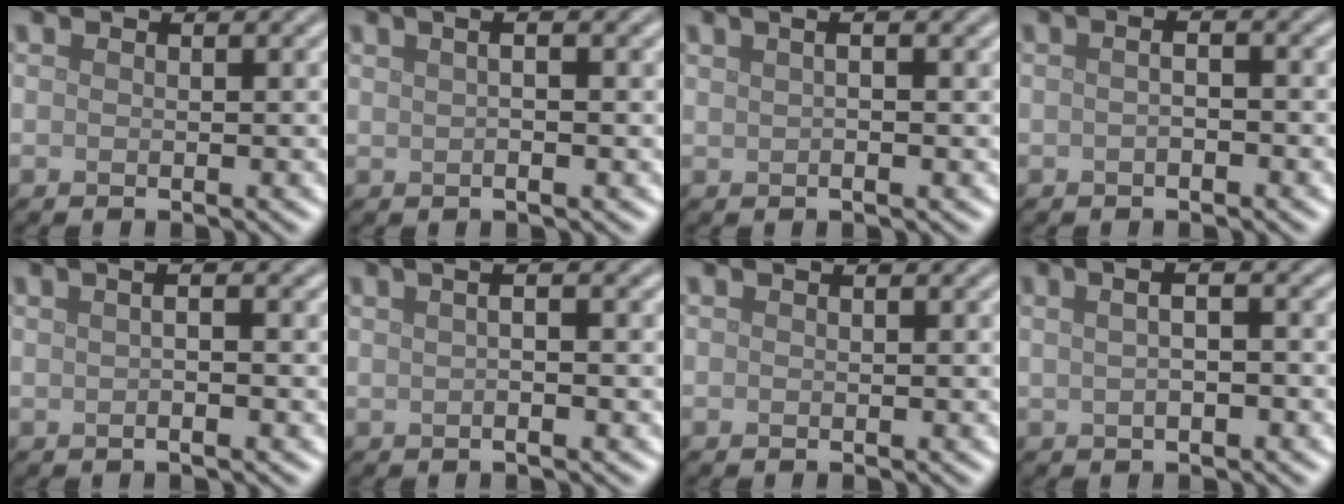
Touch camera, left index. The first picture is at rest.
{"total": 3.5, "force": [1.2, 1.5, 2.9], "torque": [-0.023, 0.022, -0.003]}
{"total": 3.1, "force": [1.2, 1.3, 2.6], "torque": [-0.027, 0.016, 0.002]}
{"total": 1.6, "force": [0.0, 0.6, 1.5], "torque": [-0.013, -0.004, -0.012]}
{"total": 3.6, "force": [0.9, 1.6, 3.2], "torque": [-0.018, 0.016, -0.011]}
{"total": 4.0, "force": [1.1, 1.8, 3.4], "torque": [-0.022, 0.023, -0.009]}
{"total": 0.0}
{"total": 5.1, "force": [1.6, 2.5, 4.1], "torque": [-0.045, 0.036, -0.006]}